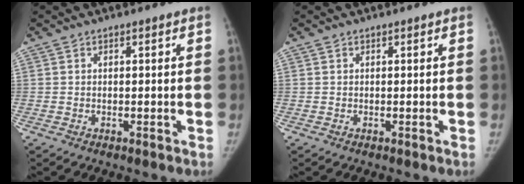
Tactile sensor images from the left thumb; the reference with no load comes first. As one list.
[{"total": 0.0}]